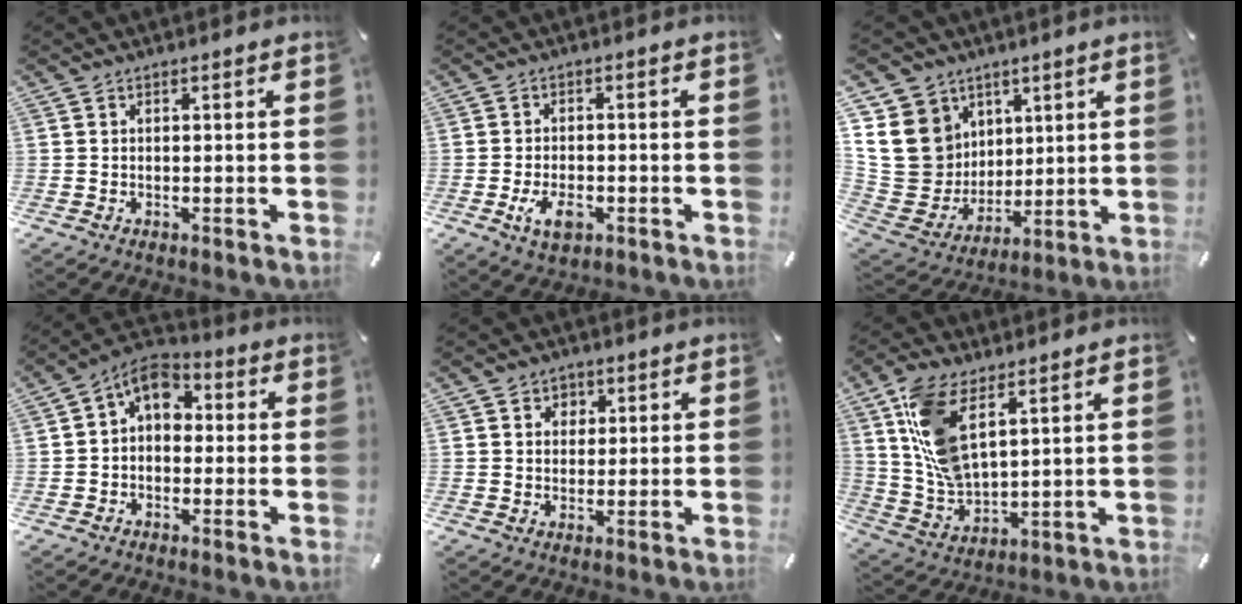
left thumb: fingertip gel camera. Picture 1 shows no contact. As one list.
[{"total": 5.7, "force": [-2.3, 3.3, 4.1], "torque": [-0.082, 0.001, -0.046]}, {"total": 16.8, "force": [4.2, 15.2, 5.6], "torque": [-0.121, -0.027, 0.092]}, {"total": 6.4, "force": [0.9, 4.9, 4.0], "torque": [-0.065, -0.001, 0.013]}, {"total": 3.5, "force": [1.0, 3.3, 0.5], "torque": [0.004, 0.001, 0.010]}, {"total": 12.5, "force": [6.3, 6.2, 8.8], "torque": [-0.208, -0.019, 0.117]}]